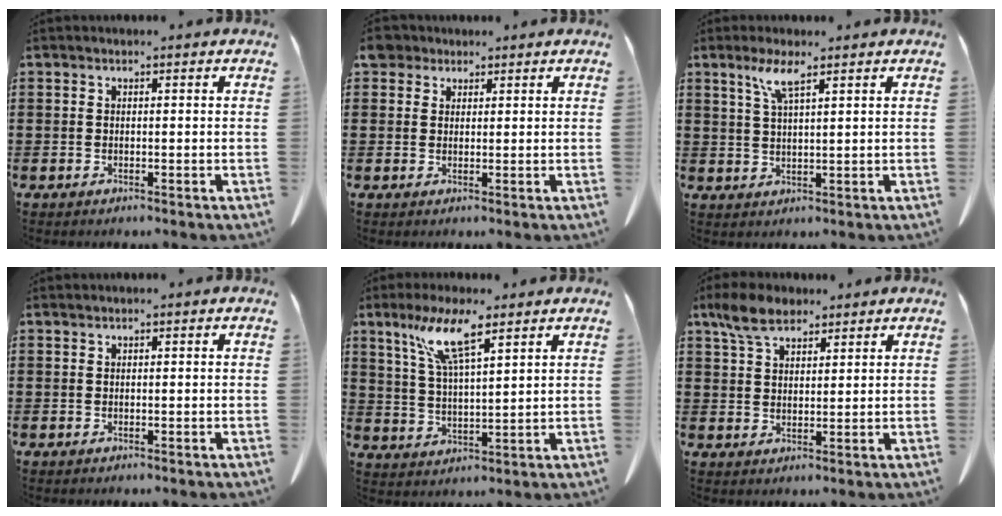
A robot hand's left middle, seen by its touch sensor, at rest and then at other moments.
{"total": 2.9, "force": [2.2, 1.7, 0.7], "torque": [-0.023, 0.010, 0.043]}
{"total": 4.6, "force": [2.9, 0.7, 3.5], "torque": [-0.078, 0.006, 0.049]}
{"total": 0.0}
{"total": 8.8, "force": [5.7, 1.6, 6.5], "torque": [-0.141, -0.003, 0.099]}
{"total": 5.8, "force": [4.2, 2.6, 3.0], "torque": [-0.072, 0.001, 0.079]}